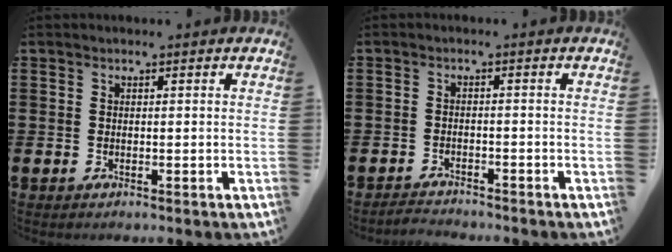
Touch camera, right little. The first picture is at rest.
{"total": 1.7, "force": [-1.7, 0.0, -0.1], "torque": [-0.003, 0.003, -0.035]}